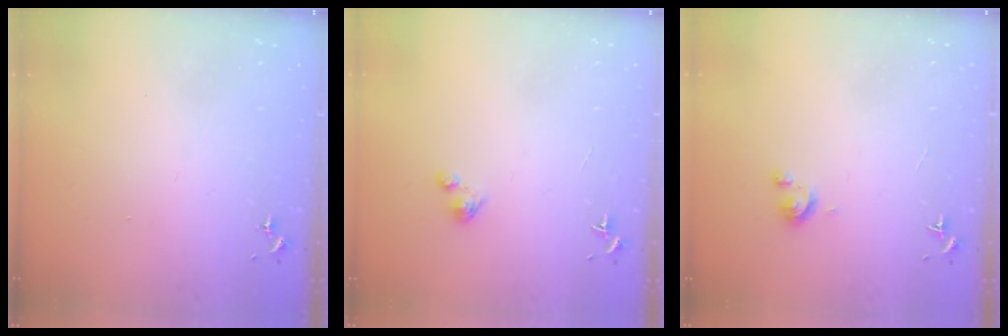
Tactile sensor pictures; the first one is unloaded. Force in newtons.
{"total": 3.0, "press": 3.0, "slide": 0.2}
{"total": 2.9, "press": 2.9, "slide": 0.3}